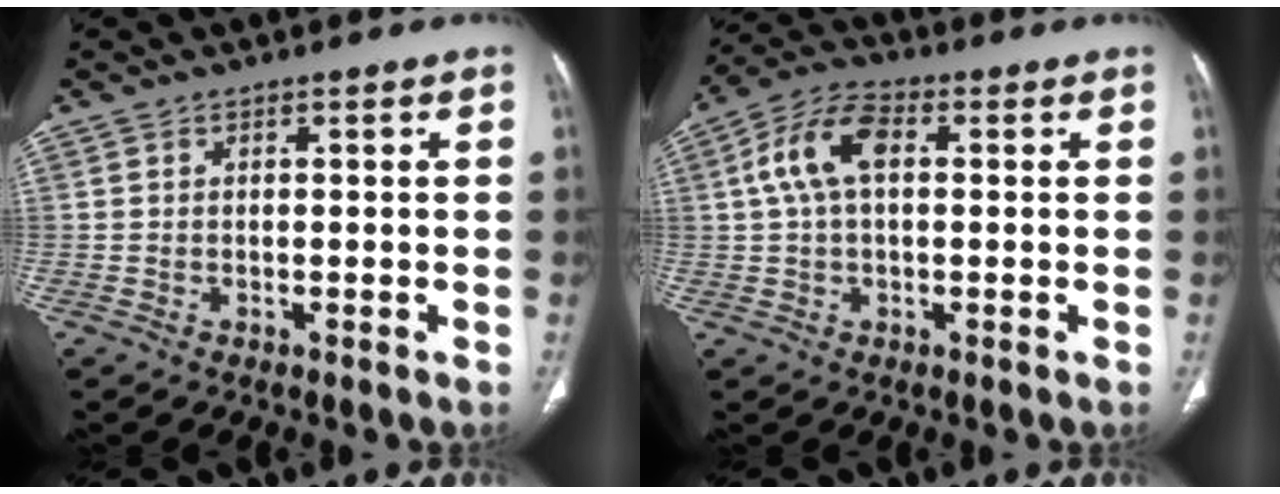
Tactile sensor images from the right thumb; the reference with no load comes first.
{"total": 9.3, "force": [1.7, 5.2, 7.5], "torque": [-0.152, 0.028, 0.027]}